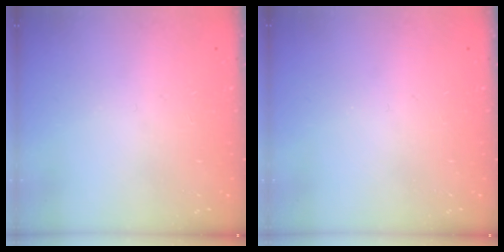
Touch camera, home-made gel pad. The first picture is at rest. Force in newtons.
{"total": 0.0}